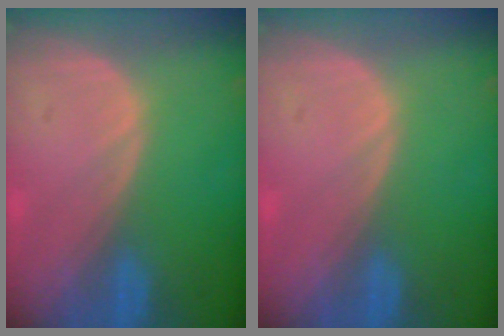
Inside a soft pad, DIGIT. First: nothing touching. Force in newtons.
{"total": 0.0}